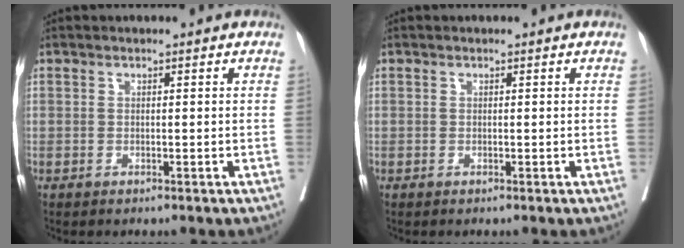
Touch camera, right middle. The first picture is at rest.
{"total": 0.0}